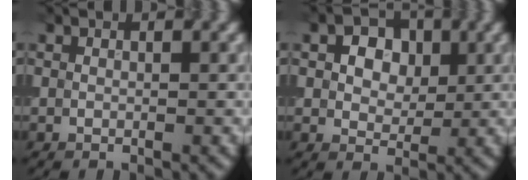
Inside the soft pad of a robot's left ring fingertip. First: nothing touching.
{"total": 4.5, "force": [1.4, 3.2, 2.9], "torque": [-0.042, 0.010, 0.002]}